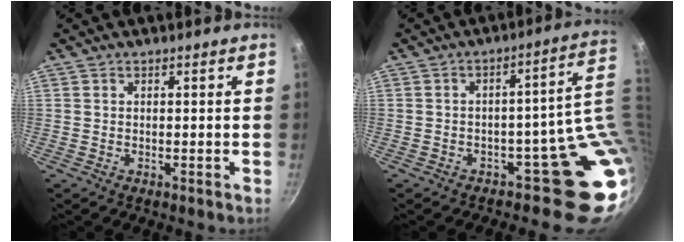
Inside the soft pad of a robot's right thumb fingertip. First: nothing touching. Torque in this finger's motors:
{"motor_torque": [3.31, 1.65, 2.00, -0.77, 0.30]}